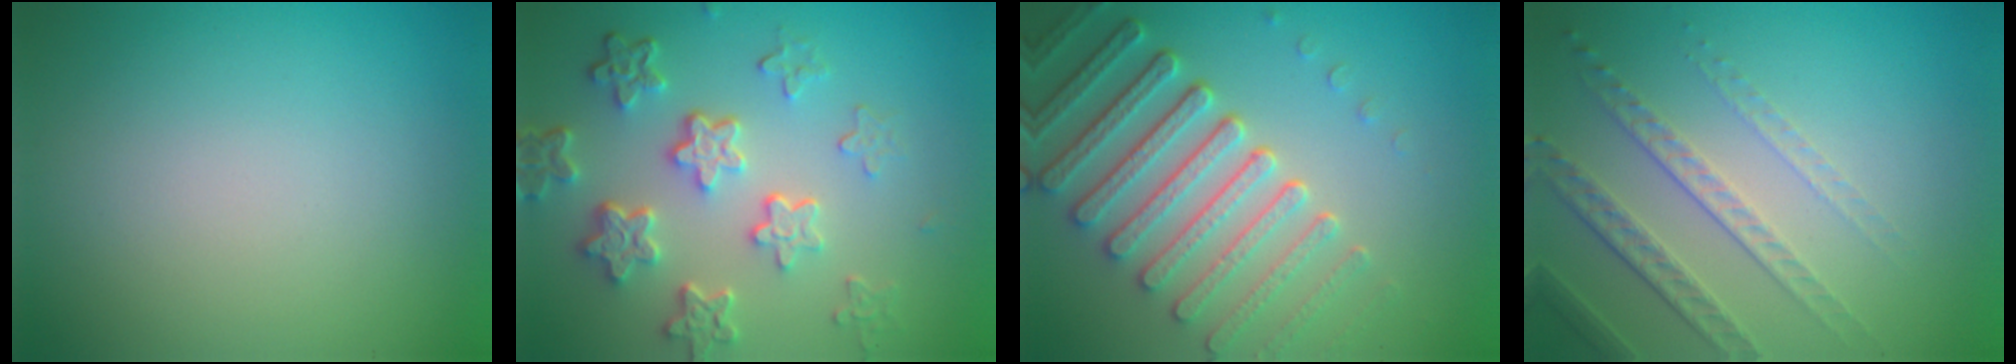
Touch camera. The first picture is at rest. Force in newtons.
{"total": 5.8, "press": 4.4, "slide": 3.8}
{"total": 7.1, "press": 5.4, "slide": 4.5}
{"total": 4.6, "press": 3.0, "slide": 3.5}